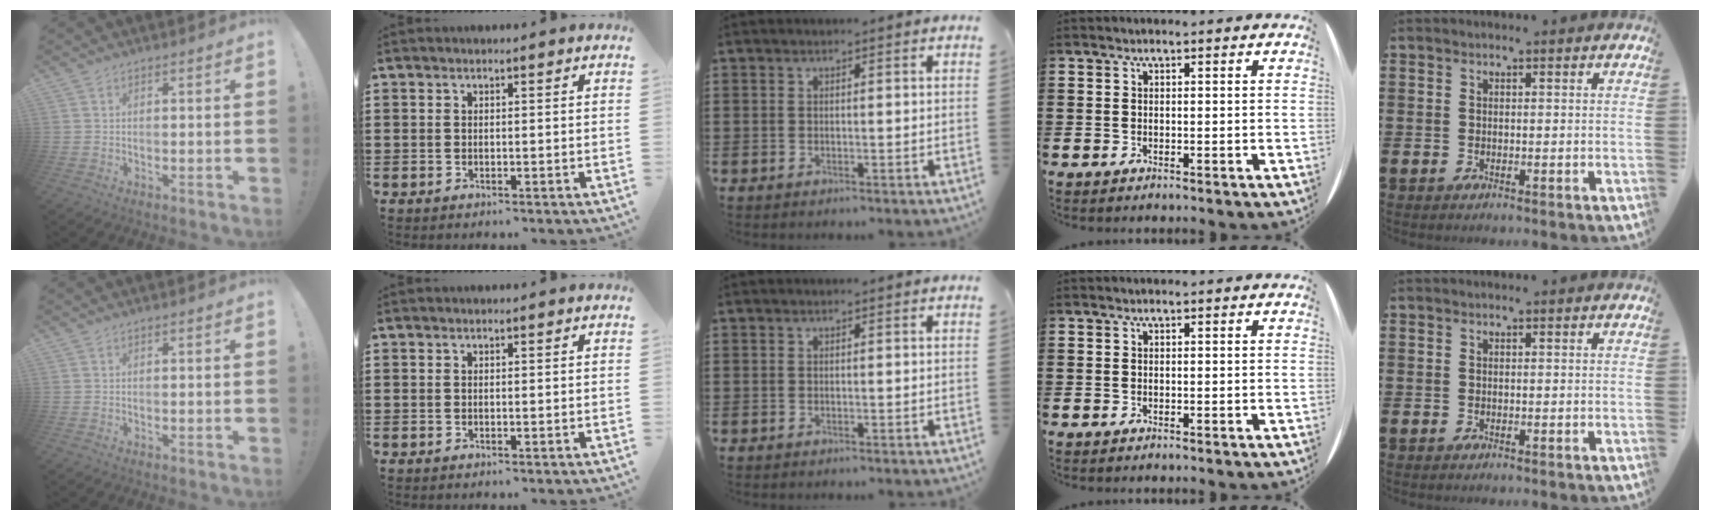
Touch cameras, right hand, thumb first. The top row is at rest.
{}